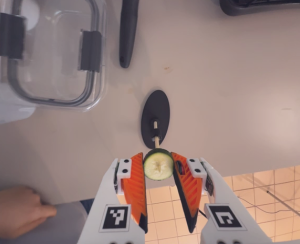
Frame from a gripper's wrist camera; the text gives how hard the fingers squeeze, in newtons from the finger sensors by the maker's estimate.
{"total": 5.7, "left": 5.5, "right": 5.8}